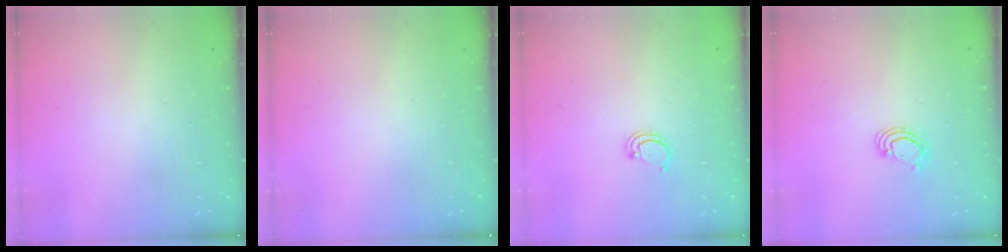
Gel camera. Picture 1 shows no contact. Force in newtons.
{"total": 0.0}
{"total": 2.2, "press": 2.2, "slide": 0.2}
{"total": 3.1, "press": 3.1, "slide": 0.3}